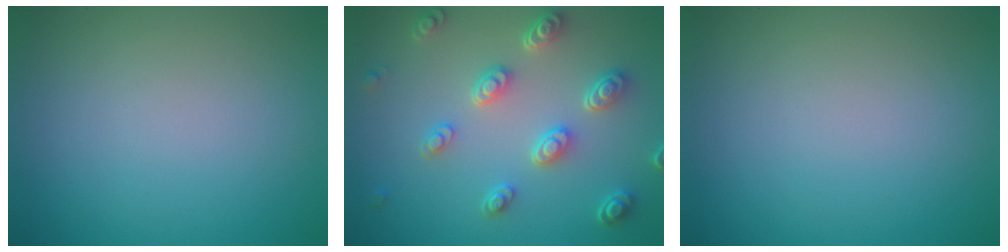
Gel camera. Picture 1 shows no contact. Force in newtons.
{"total": 4.6, "press": 3.6, "slide": 2.8}
{"total": 0.0}